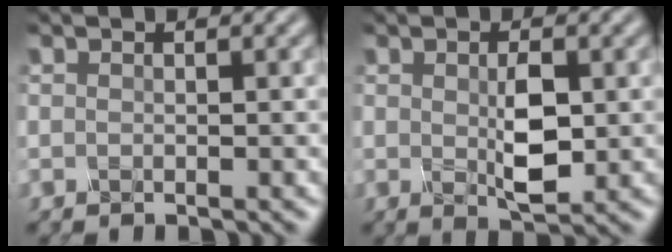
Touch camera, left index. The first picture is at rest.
{"total": 2.9, "force": [0.2, 0.9, 2.7], "torque": [-0.067, -0.003, 0.014]}